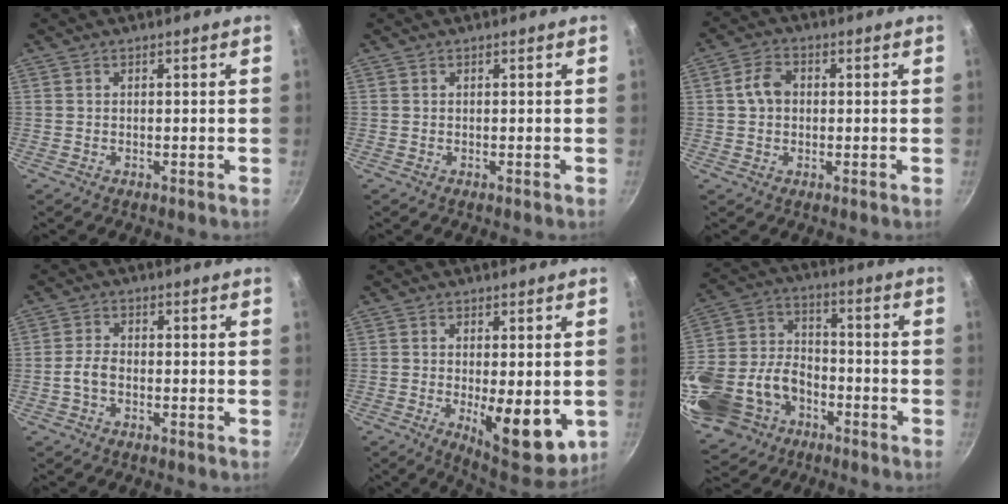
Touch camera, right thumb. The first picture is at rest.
{"total": 0.0}
{"total": 4.9, "force": [0.4, 3.8, 3.1], "torque": [-0.046, 0.015, 0.000]}
{"total": 3.2, "force": [-1.1, 1.8, 2.3], "torque": [-0.050, 0.017, -0.026]}
{"total": 12.7, "force": [-2.3, 5.0, 11.5], "torque": [-0.132, -0.013, -0.017]}
{"total": 24.8, "force": [-10.3, 17.8, 13.8], "torque": [-0.290, 0.047, -0.175]}